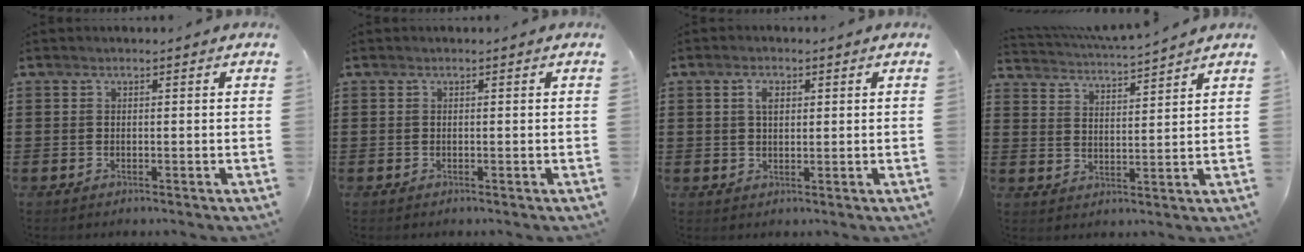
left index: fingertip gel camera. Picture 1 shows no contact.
{"total": 0.0}
{"total": 2.4, "force": [1.0, 1.5, 1.6], "torque": [-0.028, 0.004, 0.015]}
{"total": 4.0, "force": [3.9, -0.3, 0.6], "torque": [-0.029, -0.026, 0.065]}